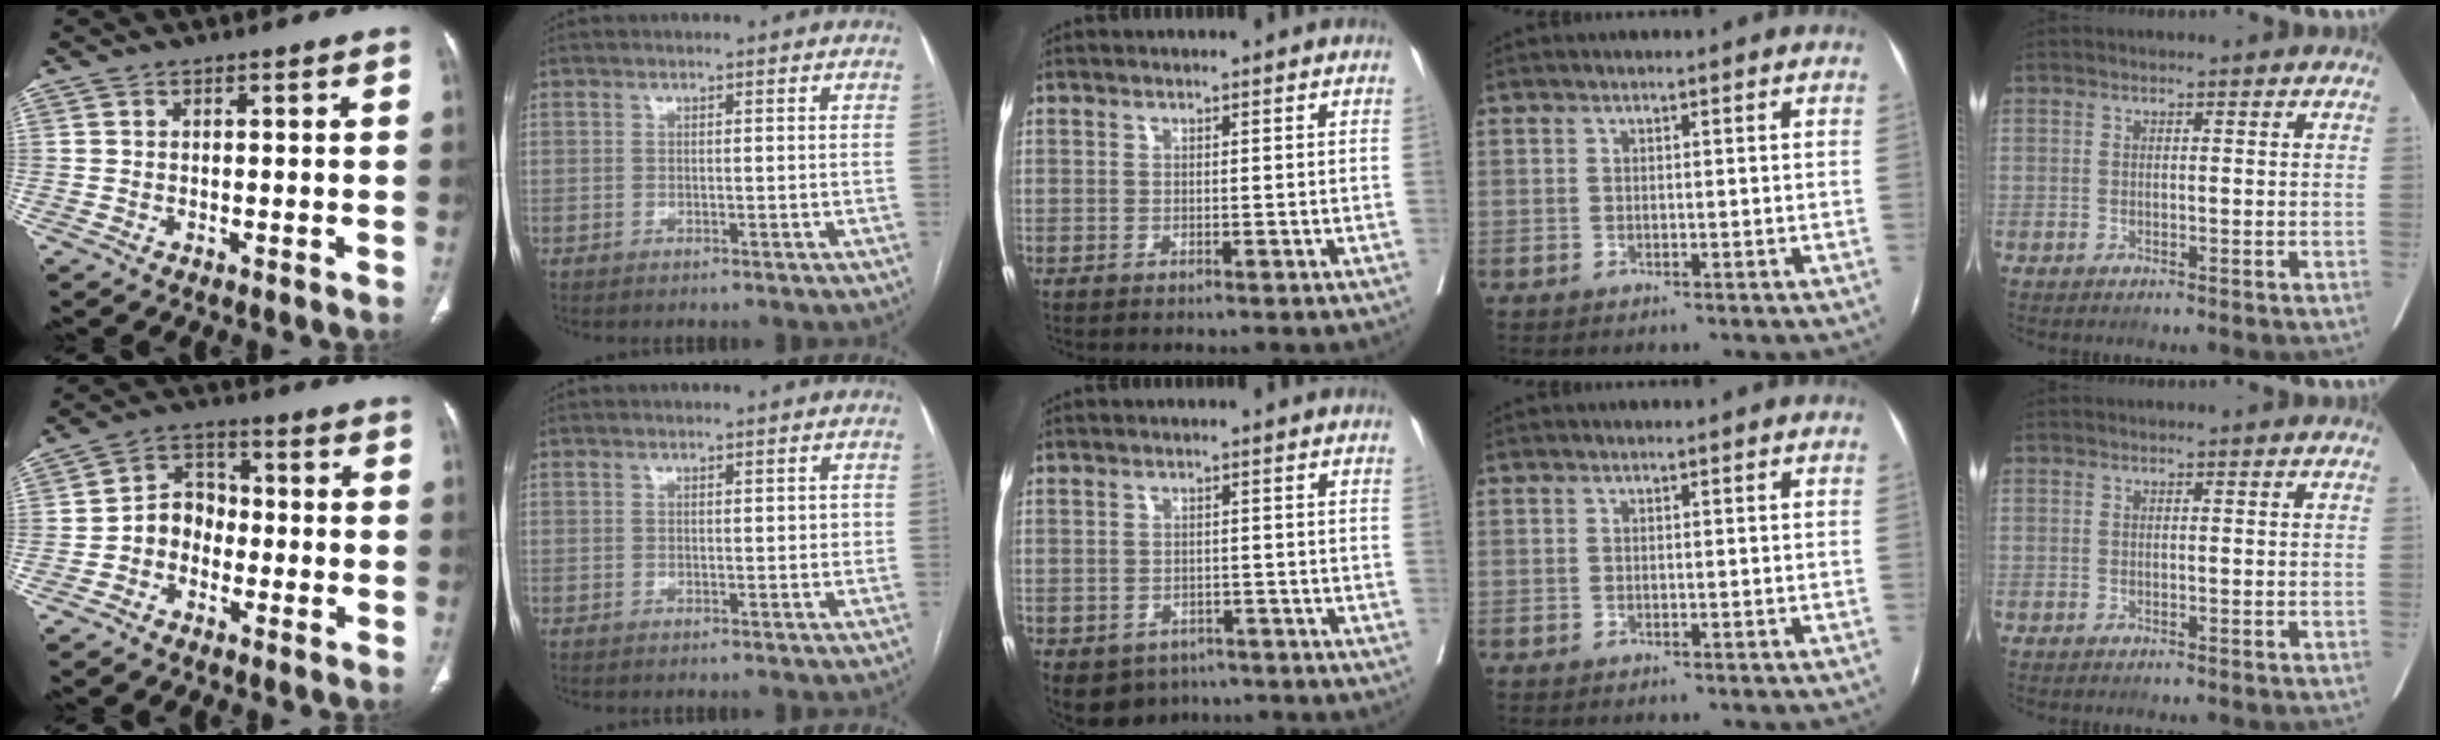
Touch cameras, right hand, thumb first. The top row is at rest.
{"thumb": {"total": 6.3, "force": [-2.0, 5.2, 2.9], "torque": [-0.024, 0.034, -0.050]}, "index": {"total": 1.3, "force": [0.2, 0.7, 1.1], "torque": [-0.013, 0.002, 0.003]}, "middle": {"total": 5.5, "force": [-3.6, 4.0, 1.3], "torque": [-0.019, 0.006, -0.045]}}